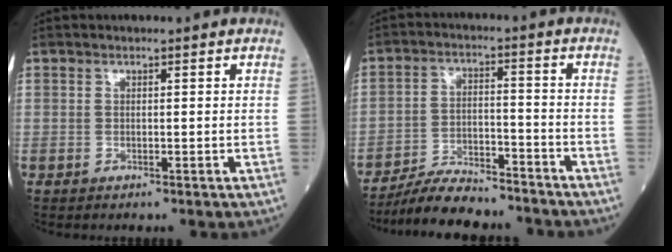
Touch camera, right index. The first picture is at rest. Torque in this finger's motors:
{"motor_torque": [0.29, -0.40, 0.06, 0.01]}